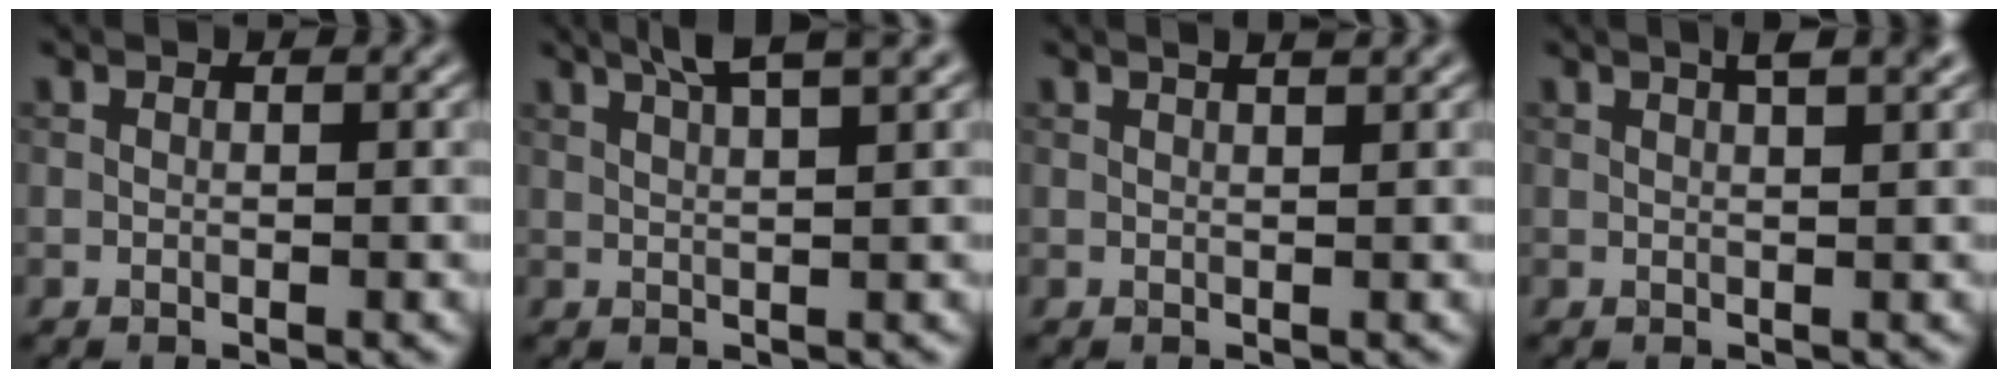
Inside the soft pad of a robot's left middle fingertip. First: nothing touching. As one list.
[{"total": 4.6, "force": [3.1, 0.7, 3.3], "torque": [-0.045, 0.019, 0.035]}, {"total": 2.7, "force": [1.7, 1.0, 1.8], "torque": [-0.010, 0.006, -0.003]}, {"total": 3.4, "force": [1.8, 1.1, 2.7], "torque": [-0.013, 0.013, 0.005]}]